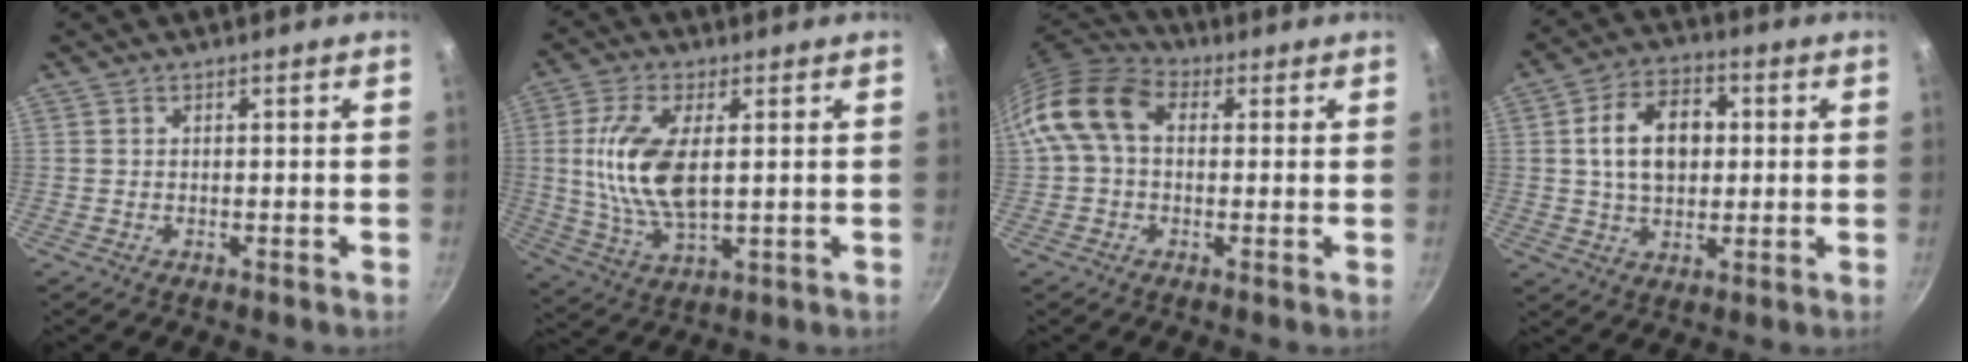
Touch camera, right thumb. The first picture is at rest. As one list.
[{"total": 13.5, "force": [1.8, 6.3, 11.8], "torque": [-0.233, -0.005, 0.037]}, {"total": 12.1, "force": [1.9, 8.5, 8.4], "torque": [-0.146, 0.027, 0.013]}, {"total": 12.1, "force": [1.6, 8.3, 8.7], "torque": [-0.120, 0.013, 0.022]}]